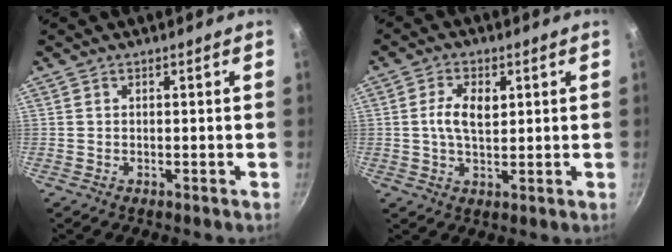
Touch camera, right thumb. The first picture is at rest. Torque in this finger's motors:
{"motor_torque": [0.23, 0.23, 0.67, -0.10, 0.27]}